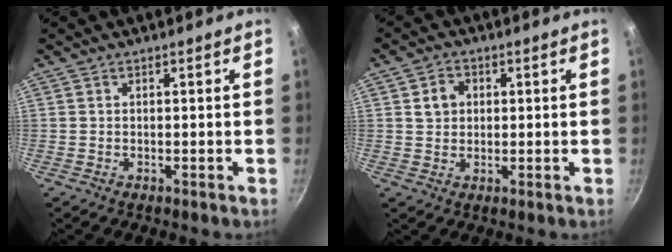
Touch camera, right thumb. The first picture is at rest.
{"total": 4.3, "force": [1.0, 3.6, 2.1], "torque": [-0.021, 0.002, 0.016]}